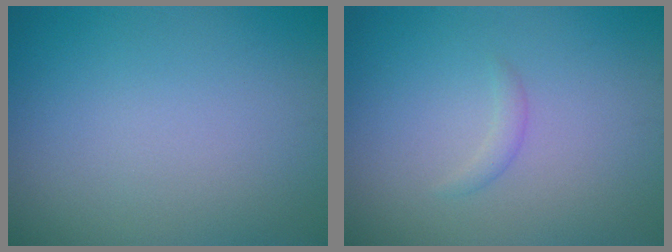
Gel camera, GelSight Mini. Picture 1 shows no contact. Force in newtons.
{"total": 0.9, "press": 0.9, "slide": 0.0}